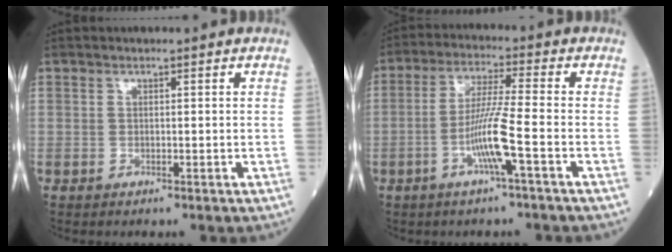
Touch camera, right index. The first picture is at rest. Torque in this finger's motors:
{"motor_torque": [1.30, -0.67, 0.87, 0.21]}